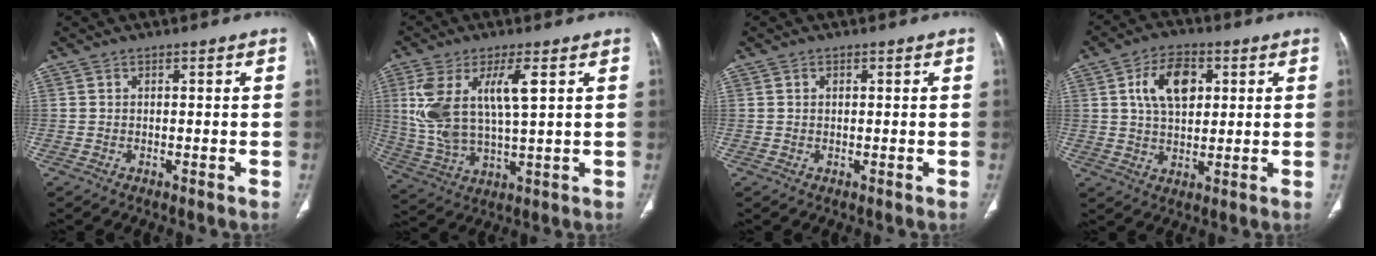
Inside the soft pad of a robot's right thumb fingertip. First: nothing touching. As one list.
[{"total": 14.1, "force": [3.8, 5.3, 12.5], "torque": [-0.265, -0.011, 0.083]}, {"total": 0.6, "force": [0.2, 0.4, 0.4], "torque": [-0.003, 0.000, 0.003]}, {"total": 10.1, "force": [2.9, 6.3, 7.4], "torque": [-0.109, 0.000, 0.049]}]